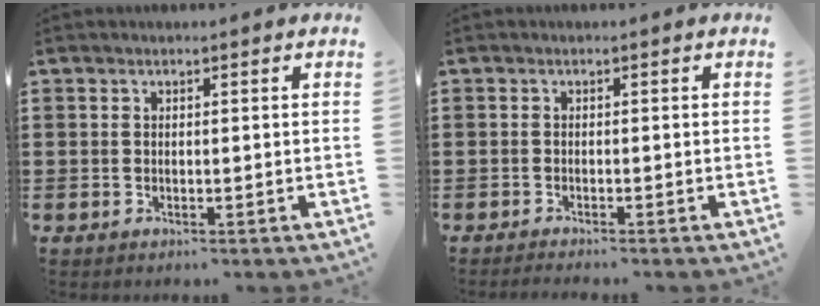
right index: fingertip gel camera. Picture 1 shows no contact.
{"total": 0.9, "force": [-0.9, -0.1, 0.0], "torque": [-0.002, 0.000, -0.017]}